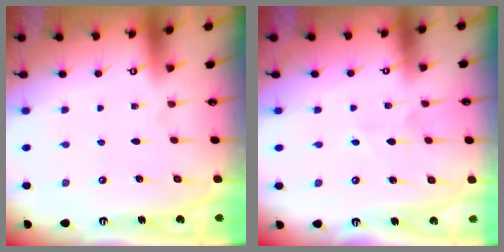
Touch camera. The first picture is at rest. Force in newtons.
{"total": 2.6, "press": 2.6, "slide": 0.3}